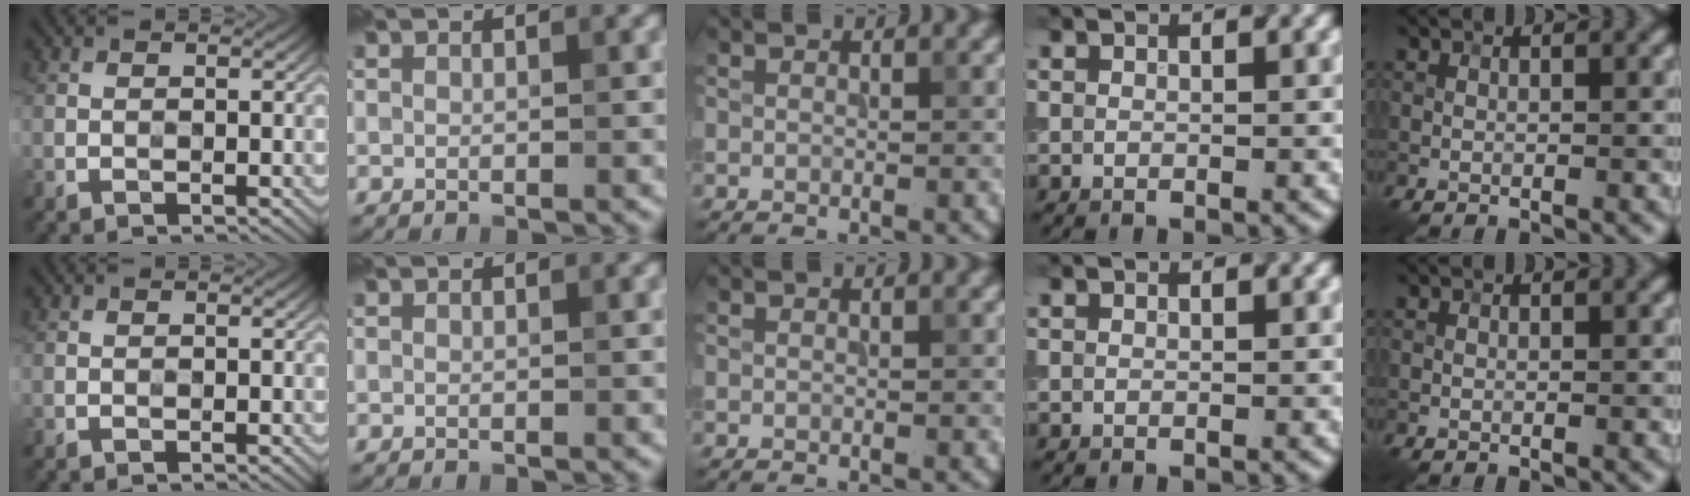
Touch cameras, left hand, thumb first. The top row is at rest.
{}